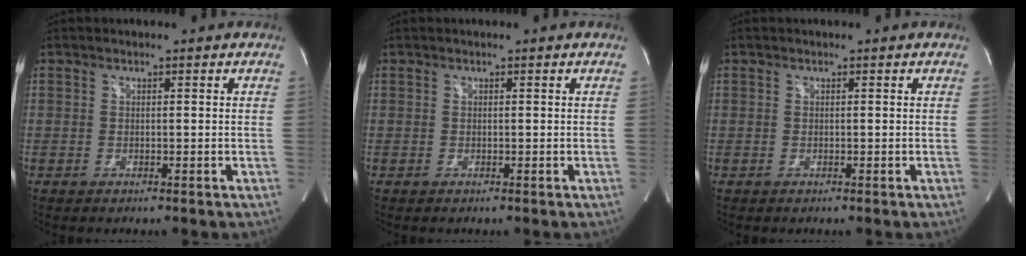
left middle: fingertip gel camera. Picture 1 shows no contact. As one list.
[{"total": 0.0}, {"total": 0.0}]